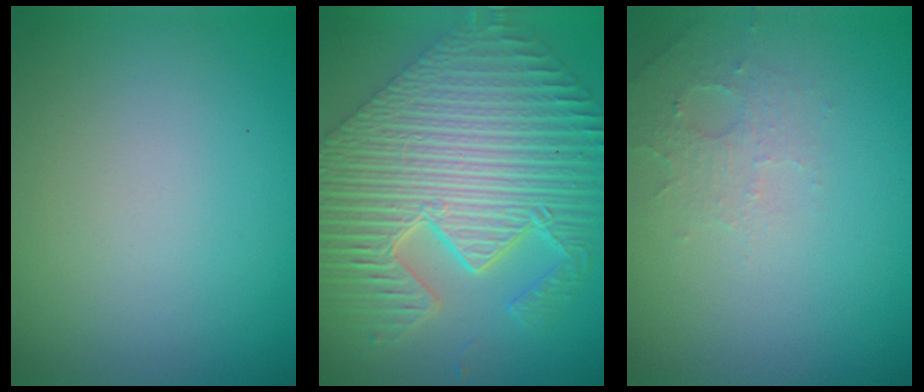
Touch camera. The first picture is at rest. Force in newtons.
{"total": 11.5, "press": 7.7, "slide": 8.4}
{"total": 1.8, "press": 1.7, "slide": 0.4}